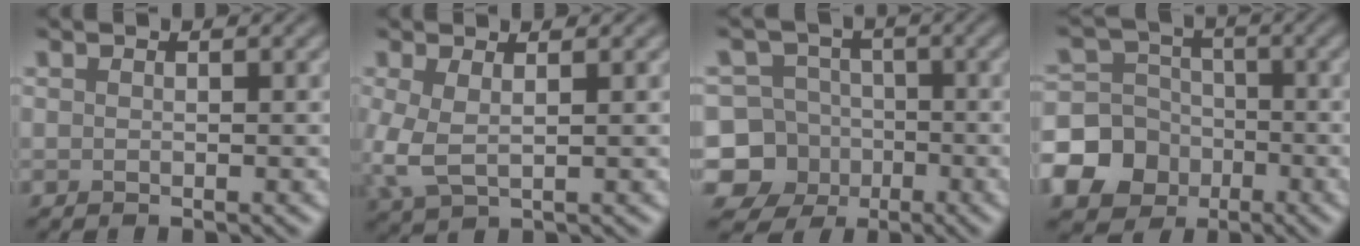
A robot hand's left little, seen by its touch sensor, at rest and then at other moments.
{"total": 3.3, "force": [0.2, 1.5, 3.0], "torque": [-0.083, -0.003, 0.002]}
{"total": 11.3, "force": [-3.4, 10.6, 2.2], "torque": [-0.066, -0.003, -0.078]}
{"total": 9.3, "force": [-3.9, 8.0, 2.5], "torque": [-0.056, -0.018, -0.098]}